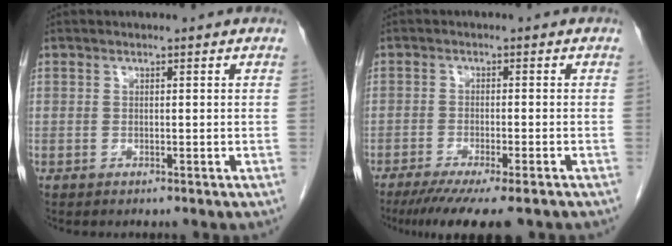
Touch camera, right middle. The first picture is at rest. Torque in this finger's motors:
{"motor_torque": [1.14, -1.00, 0.14, 0.10]}